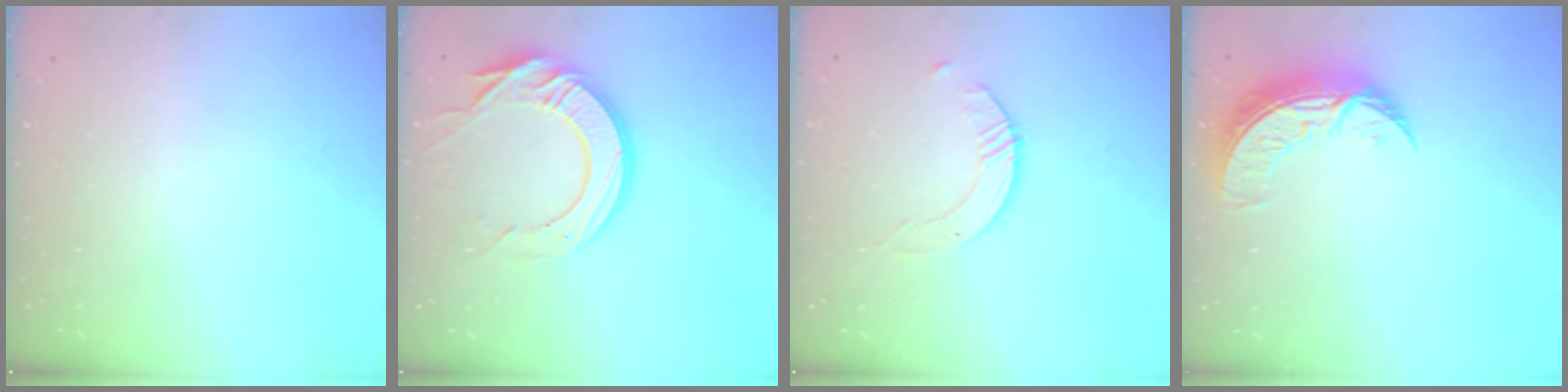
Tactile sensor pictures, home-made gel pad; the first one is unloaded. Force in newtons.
{"total": 16.4, "press": 16.4, "slide": 1.2}
{"total": 2.6, "press": 2.6, "slide": 0.3}
{"total": 9.1, "press": 9.0, "slide": 0.8}